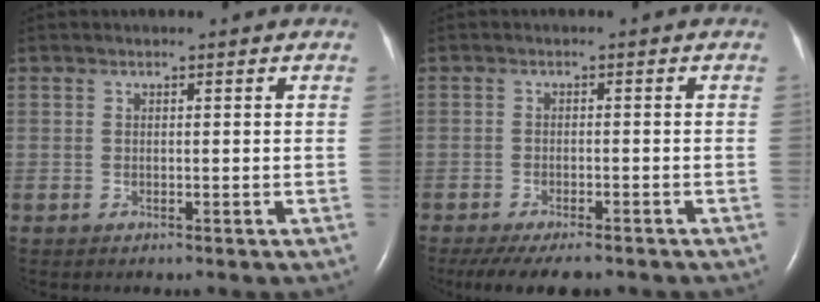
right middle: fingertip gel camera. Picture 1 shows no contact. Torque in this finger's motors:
{"motor_torque": [0.80, -0.77, 0.07, 0.04]}